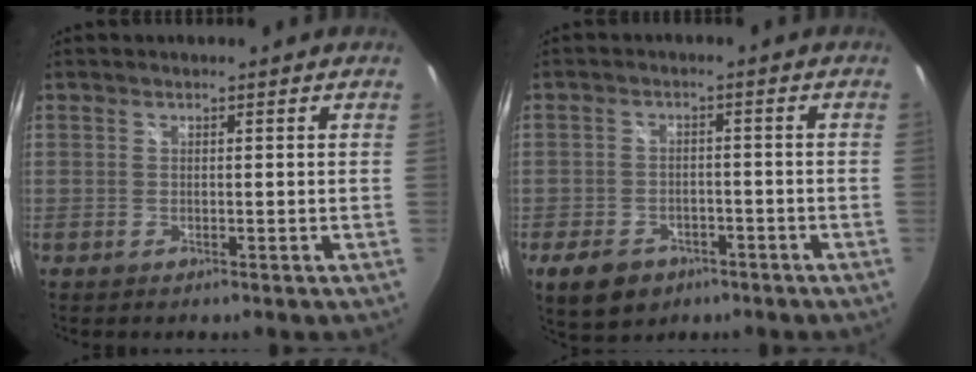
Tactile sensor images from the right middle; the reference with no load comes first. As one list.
[{"total": 8.5, "force": [-5.0, 5.5, 4.1], "torque": [-0.100, -0.005, -0.072]}]